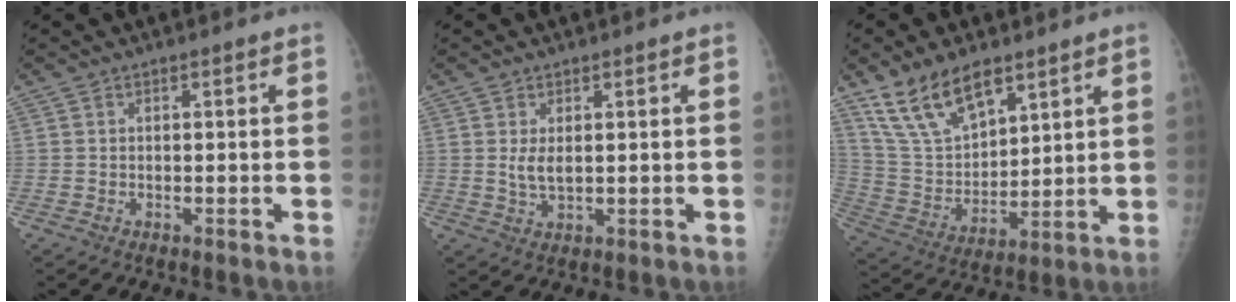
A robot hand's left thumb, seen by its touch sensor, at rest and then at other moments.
{"total": 2.8, "force": [0.6, 1.5, 2.4], "torque": [-0.043, -0.009, 0.016]}
{"total": 14.3, "force": [9.6, 6.9, 8.0], "torque": [-0.121, -0.042, 0.198]}